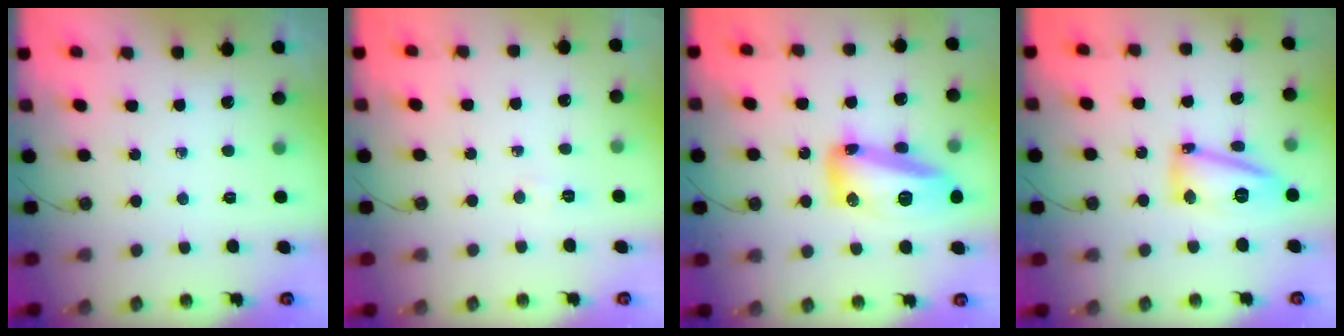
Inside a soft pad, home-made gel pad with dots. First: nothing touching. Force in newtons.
{"total": 2.8, "press": 2.8, "slide": 0.5}
{"total": 16.1, "press": 16.0, "slide": 1.4}
{"total": 23.2, "press": 17.5, "slide": 15.3}